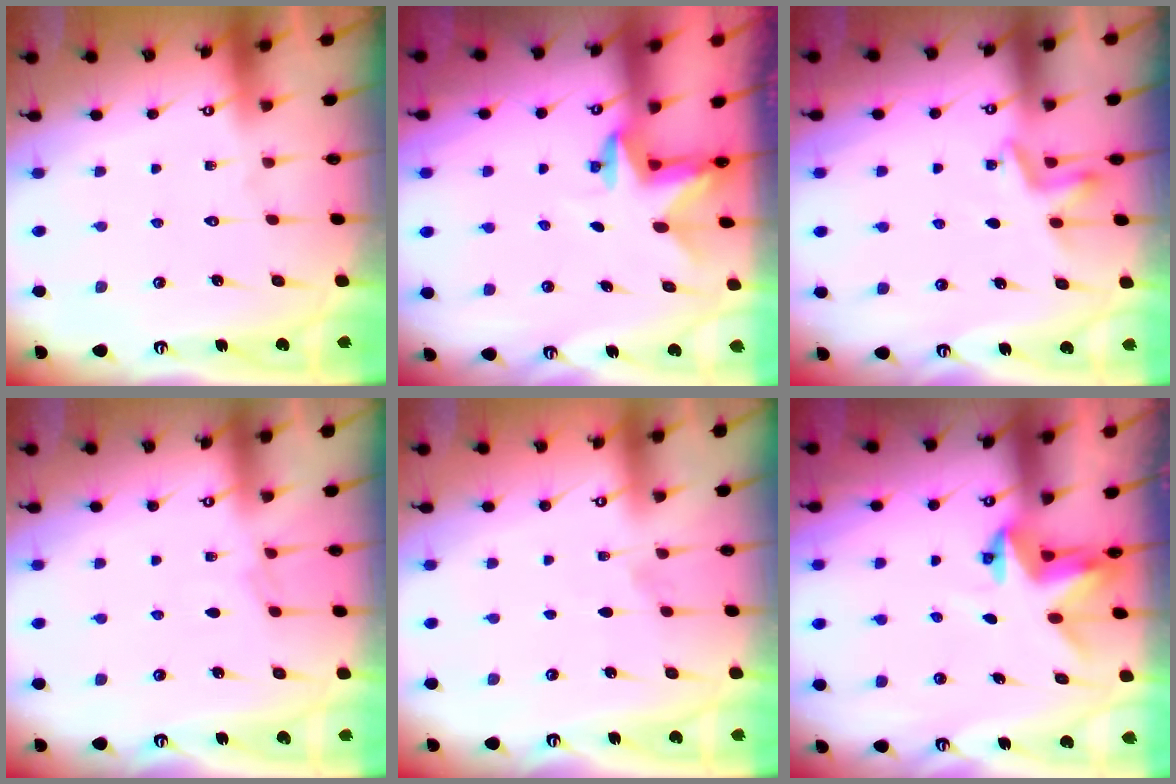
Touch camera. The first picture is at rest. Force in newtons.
{"total": 2.4, "press": 2.3, "slide": 0.4}
{"total": 4.3, "press": 4.1, "slide": 1.3}
{"total": 1.5, "press": 1.4, "slide": 0.3}
{"total": 4.3, "press": 3.7, "slide": 2.2}
{"total": 3.2, "press": 3.2, "slide": 0.0}